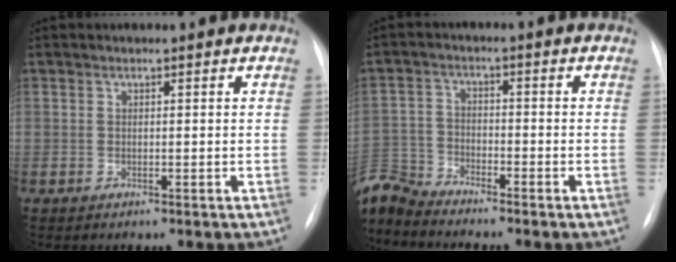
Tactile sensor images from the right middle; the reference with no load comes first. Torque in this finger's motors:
{"motor_torque": [-0.06, -0.02, 0.02, 0.02]}